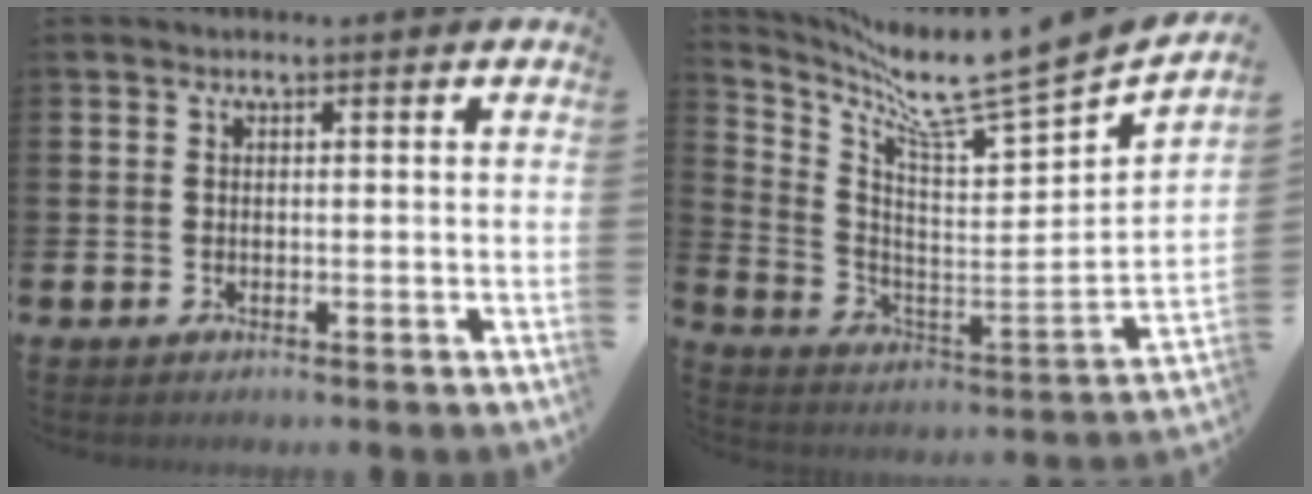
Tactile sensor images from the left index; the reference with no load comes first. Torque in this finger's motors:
{"motor_torque": [0.29, -0.36, 0.05, 0.10]}